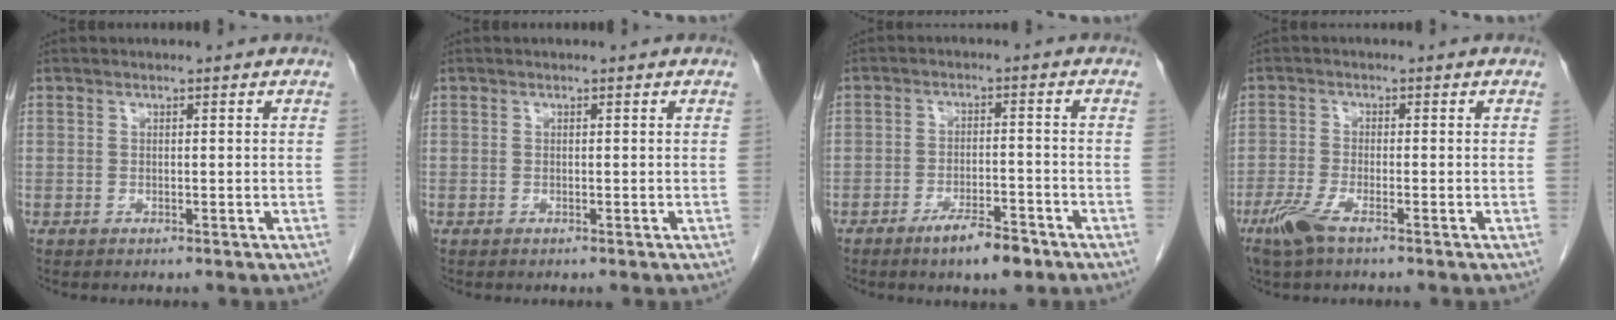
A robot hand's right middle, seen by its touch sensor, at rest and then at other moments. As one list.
[{"total": 0.0}, {"total": 5.8, "force": [-4.0, 1.3, 3.9], "torque": [-0.066, -0.003, -0.064]}, {"total": 4.5, "force": [-2.8, 0.9, 3.3], "torque": [-0.079, -0.011, -0.057]}]